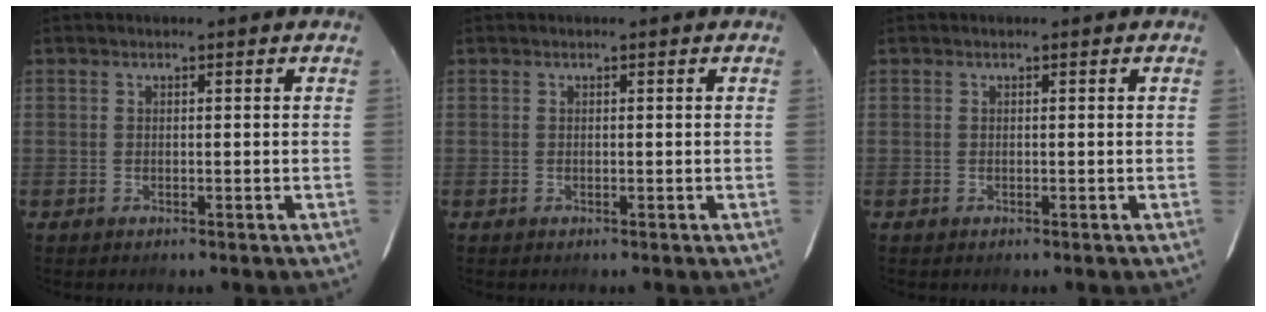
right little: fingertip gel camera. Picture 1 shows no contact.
{"total": 0.0}
{"total": 0.0}